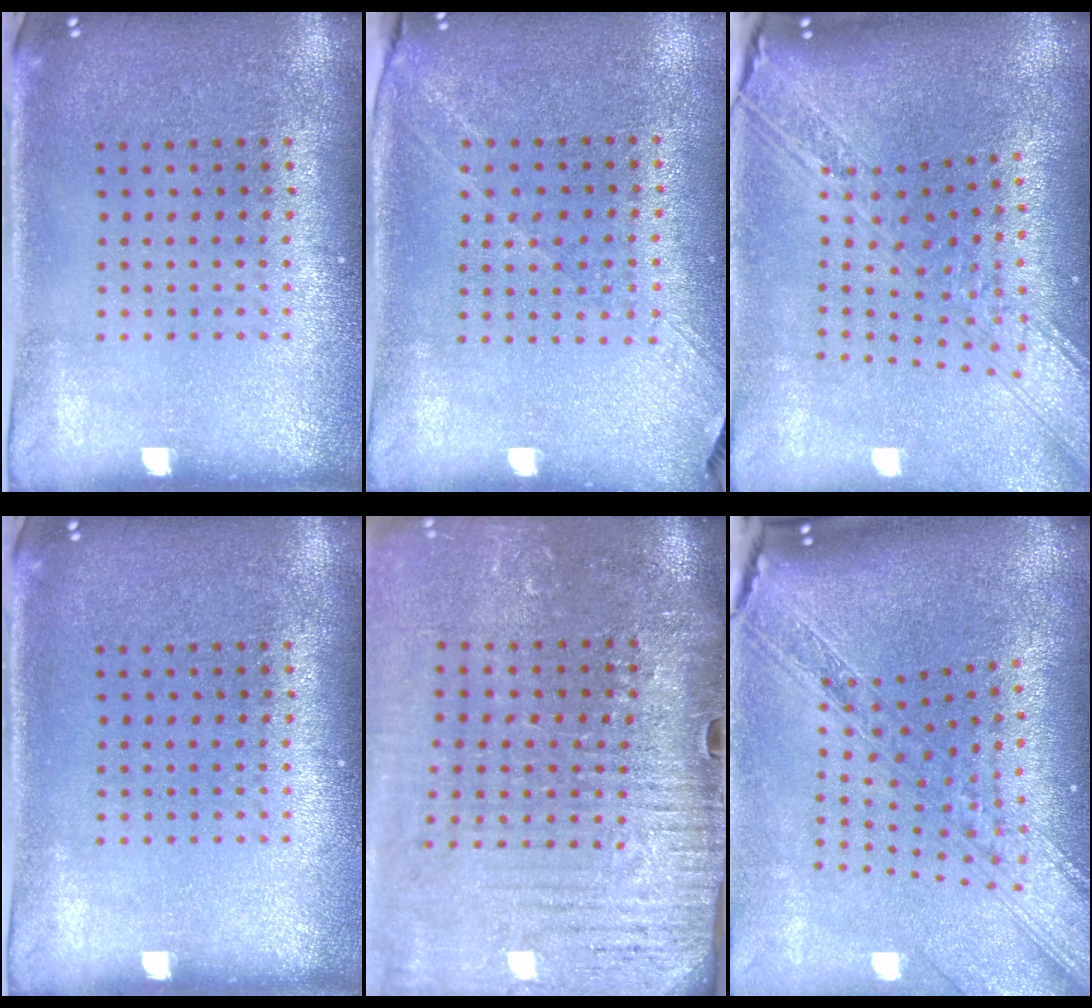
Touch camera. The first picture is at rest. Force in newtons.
{"total": 1.3, "press": 1.2, "slide": 0.5}
{"total": 3.3, "press": 2.5, "slide": 2.1}
{"total": 0.0}
{"total": 4.1, "press": 3.7, "slide": 2.0}
{"total": 2.8, "press": 2.3, "slide": 1.7}